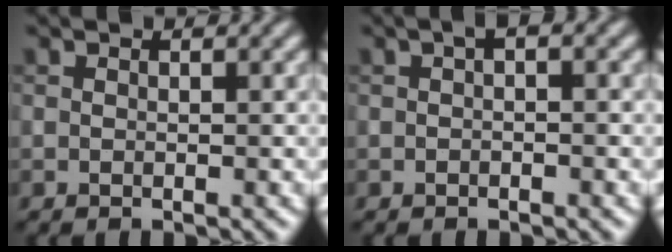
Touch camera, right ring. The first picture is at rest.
{"total": 0.9, "force": [0.1, 0.3, 0.8], "torque": [-0.013, 0.004, 0.002]}